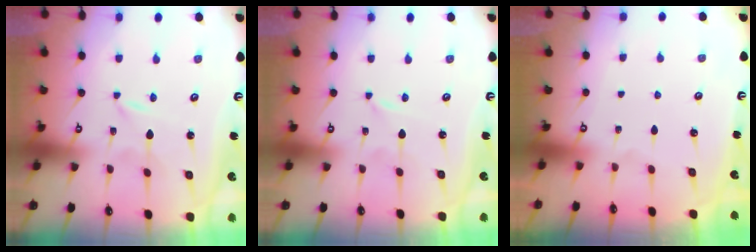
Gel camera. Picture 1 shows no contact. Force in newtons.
{"total": 0.0}
{"total": 0.0}